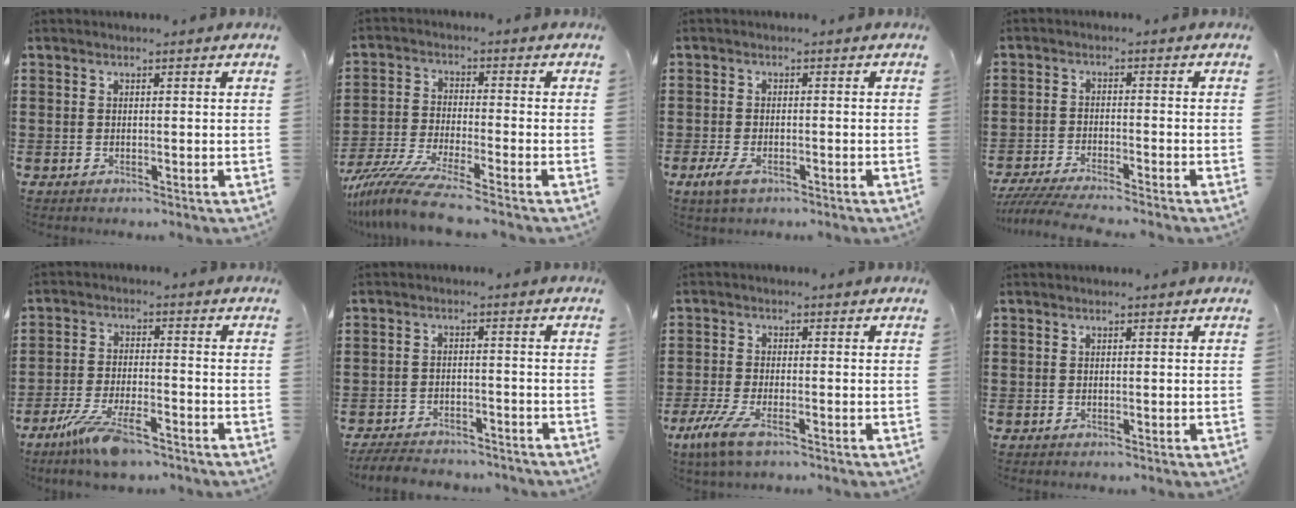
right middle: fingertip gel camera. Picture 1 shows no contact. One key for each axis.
{"total": 7.8, "fx": -6.6, "fy": 0.2, "fz": 4.1, "tx": -0.100, "ty": -0.016, "tz": -0.130}
{"total": 2.9, "fx": -1.5, "fy": 1.3, "fz": 2.1, "tx": -0.052, "ty": -0.005, "tz": -0.031}
{"total": 4.2, "fx": -3.9, "fy": -0.1, "fz": 1.4, "tx": -0.038, "ty": -0.015, "tz": -0.080}
{"total": 8.7, "fx": -5.9, "fy": 2.0, "fz": 6.1, "tx": -0.131, "ty": -0.007, "tz": -0.112}
{"total": 4.2, "fx": -4.1, "fy": 0.6, "fz": 0.5, "tx": -0.015, "ty": 0.002, "tz": -0.086}
{"total": 5.3, "fx": -3.1, "fy": 1.7, "fz": 3.9, "tx": -0.101, "ty": -0.011, "tz": -0.062}
{"total": 0.0}